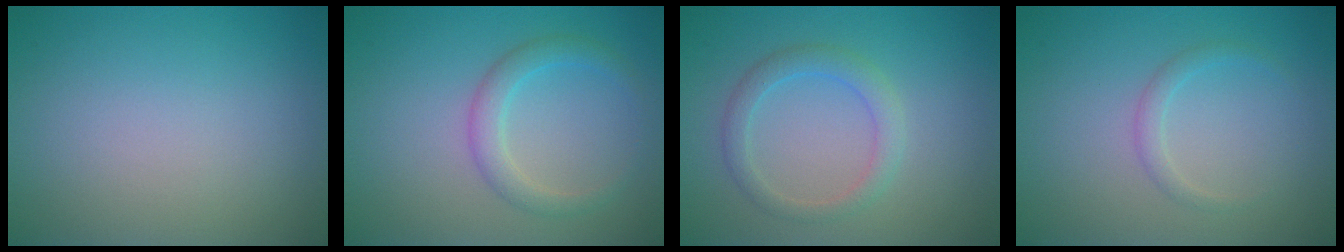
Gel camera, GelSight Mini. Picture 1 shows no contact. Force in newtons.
{"total": 2.4, "press": 2.4, "slide": 0.2}
{"total": 2.3, "press": 2.3, "slide": 0.1}
{"total": 1.2, "press": 1.2, "slide": 0.1}